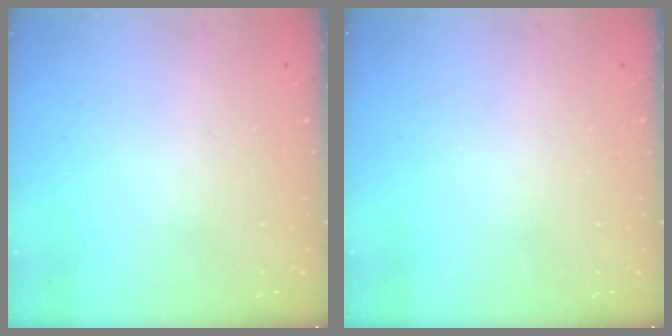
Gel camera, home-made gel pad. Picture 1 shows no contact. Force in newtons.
{"total": 0.0}